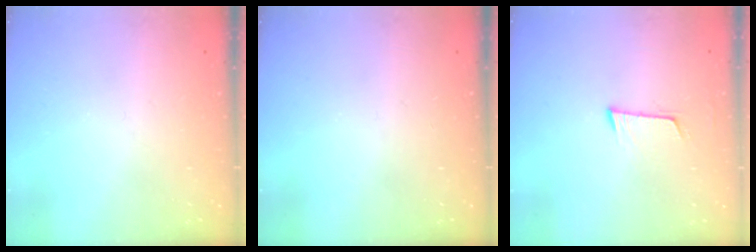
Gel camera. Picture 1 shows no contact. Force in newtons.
{"total": 0.0}
{"total": 5.8, "press": 5.5, "slide": 1.9}